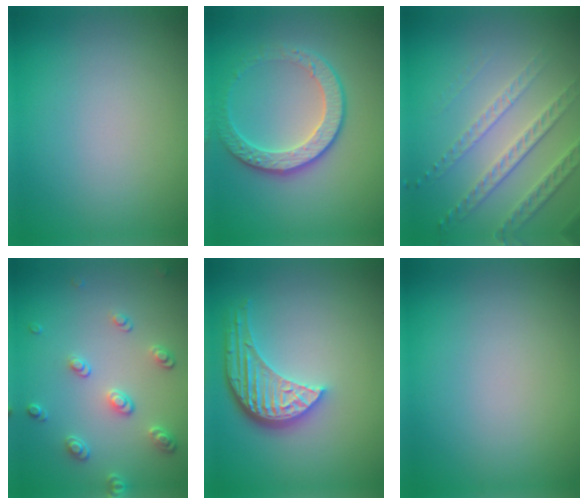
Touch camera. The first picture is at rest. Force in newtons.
{"total": 3.8, "press": 3.4, "slide": 1.7}
{"total": 3.6, "press": 3.2, "slide": 1.5}
{"total": 2.6, "press": 2.5, "slide": 0.8}
{"total": 5.3, "press": 3.9, "slide": 3.5}
{"total": 0.0}